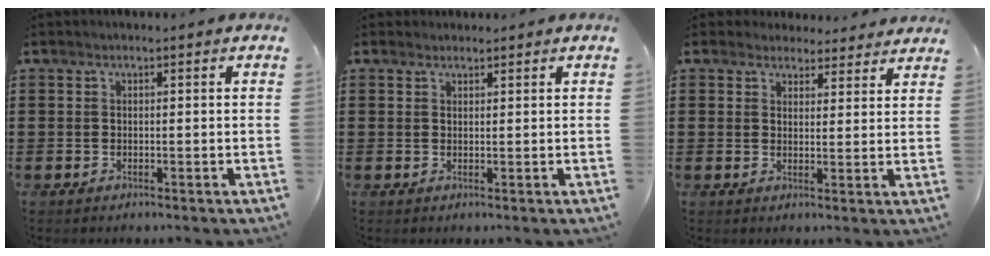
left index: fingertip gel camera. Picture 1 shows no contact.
{"total": 1.2, "force": [1.1, 0.5, 0.0], "torque": [-0.002, 0.002, 0.023]}
{"total": 3.7, "force": [3.4, 1.4, 0.3], "torque": [-0.018, -0.001, 0.065]}